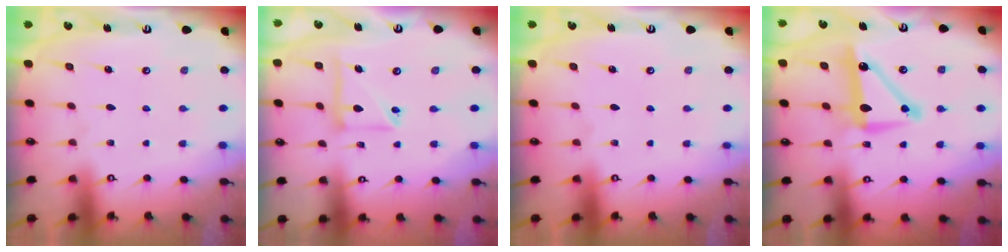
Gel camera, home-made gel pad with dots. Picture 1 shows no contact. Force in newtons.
{"total": 12.0, "press": 11.8, "slide": 1.8}
{"total": 0.0}
{"total": 10.7, "press": 10.7, "slide": 0.2}